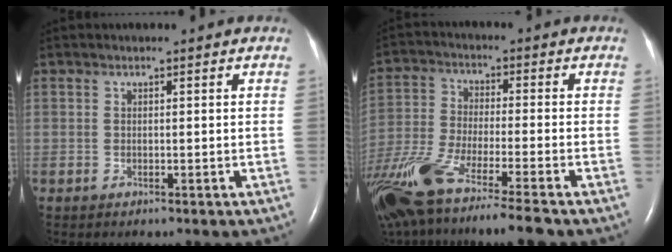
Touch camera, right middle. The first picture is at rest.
{"total": 17.6, "force": [-13.4, 0.7, 11.4], "torque": [-0.259, -0.055, -0.244]}